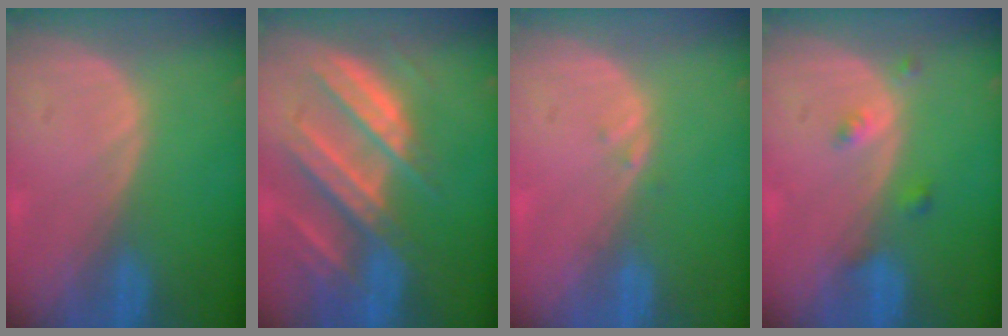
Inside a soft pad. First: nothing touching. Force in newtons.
{"total": 10.3, "press": 9.0, "slide": 4.9}
{"total": 0.7, "press": 0.6, "slide": 0.3}
{"total": 2.1, "press": 2.1, "slide": 0.2}